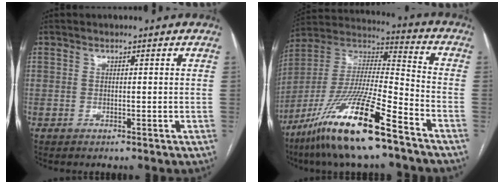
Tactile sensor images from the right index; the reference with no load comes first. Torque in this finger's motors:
{"motor_torque": [1.07, -1.07, 1.05, 0.21]}